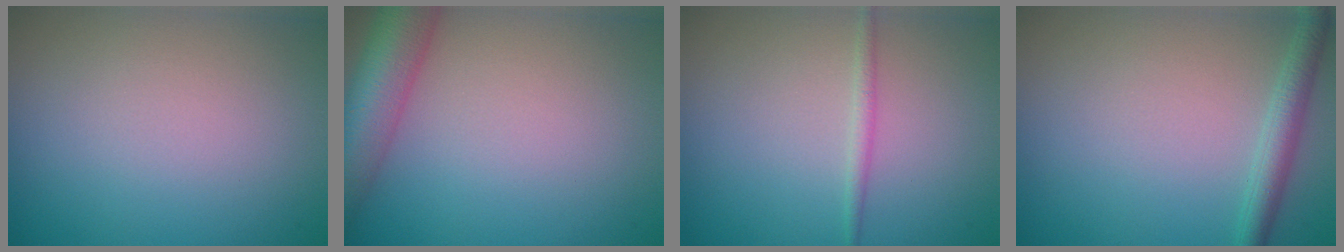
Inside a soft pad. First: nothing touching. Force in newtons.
{"total": 7.8, "press": 7.8, "slide": 0.4}
{"total": 1.1, "press": 1.1, "slide": 0.0}
{"total": 2.5, "press": 2.5, "slide": 0.1}